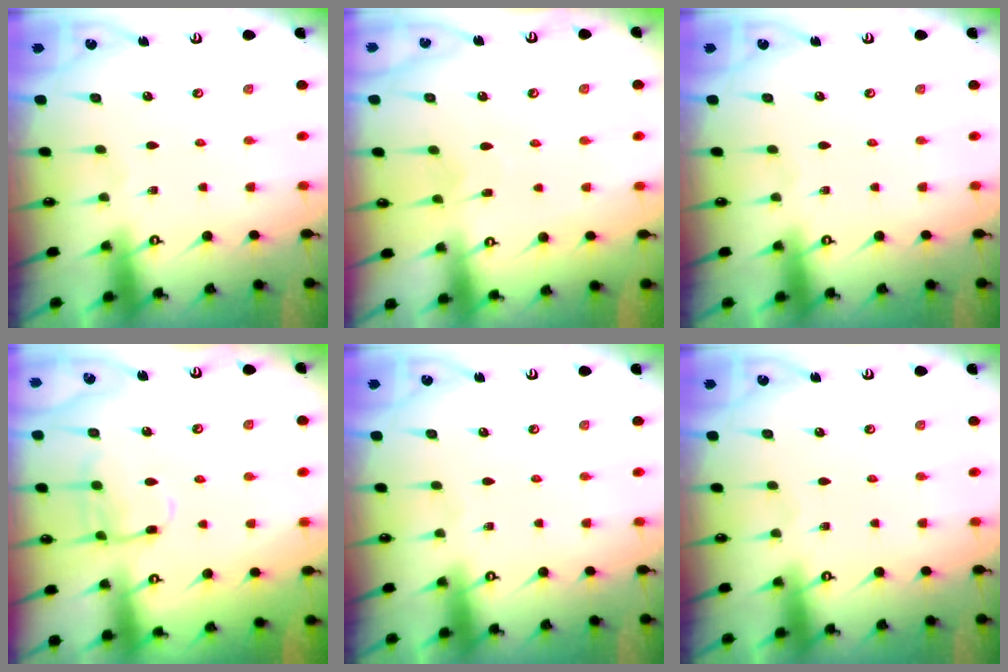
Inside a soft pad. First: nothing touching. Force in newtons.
{"total": 4.7, "press": 4.7, "slide": 0.5}
{"total": 0.0}
{"total": 11.1, "press": 11.1, "slide": 0.7}
{"total": 0.0}
{"total": 0.0}